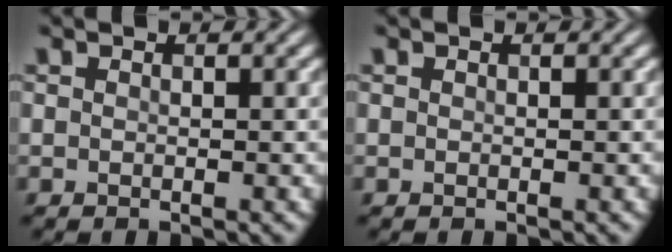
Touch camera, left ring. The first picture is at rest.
{"total": 0.0}